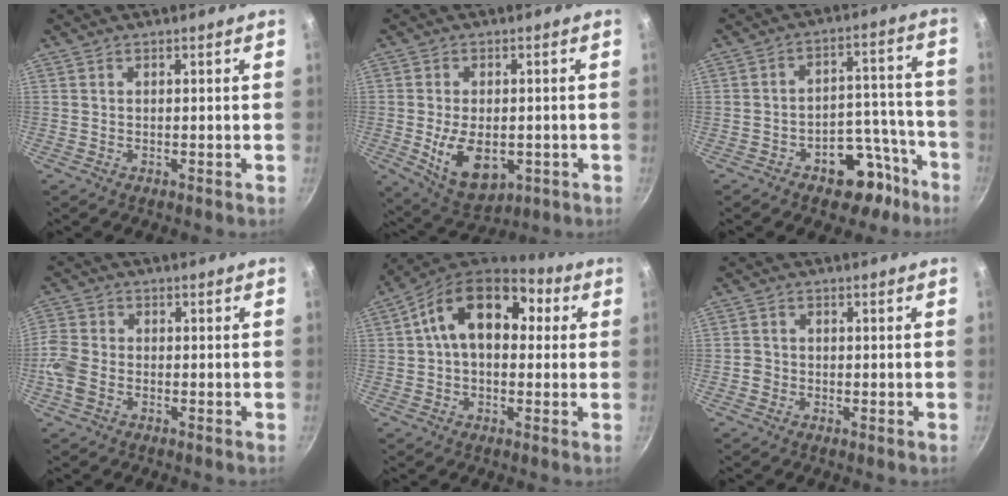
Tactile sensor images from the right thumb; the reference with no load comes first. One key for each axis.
{"total": 10.6, "fx": -2.2, "fy": 6.4, "fz": 8.1, "tx": -0.124, "ty": -0.006, "tz": -0.018}
{"total": 11.6, "fx": -7.0, "fy": 6.6, "fz": 6.4, "tx": -0.049, "ty": 0.074, "tz": -0.098}
{"total": 5.8, "fx": -1.9, "fy": 3.9, "fz": 3.7, "tx": -0.099, "ty": 0.006, "tz": -0.046}
{"total": 16.3, "fx": 3.1, "fy": 10.3, "fz": 12.2, "tx": -0.166, "ty": 0.040, "tz": 0.039}
{"total": 1.6, "fx": -0.6, "fy": 1.4, "fz": 0.5, "tx": -0.003, "ty": 0.006, "tz": -0.016}